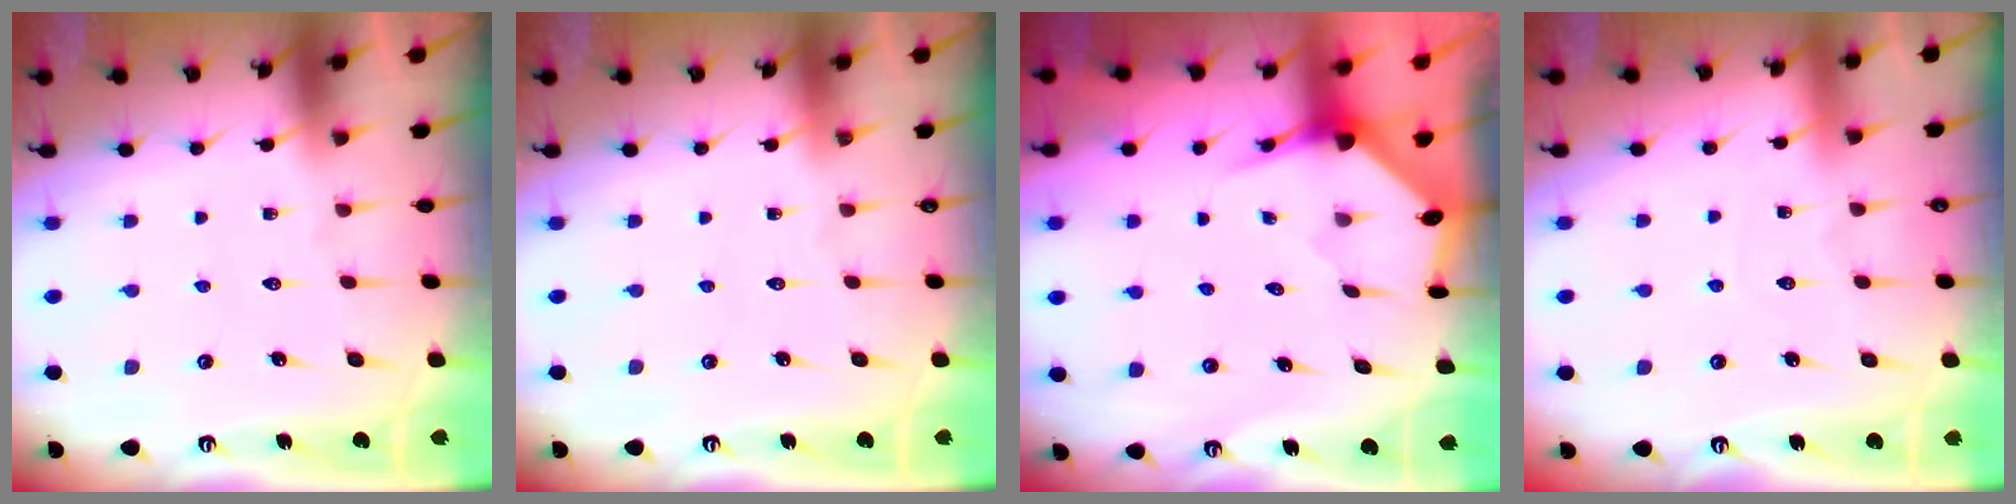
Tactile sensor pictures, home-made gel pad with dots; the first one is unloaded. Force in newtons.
{"total": 0.0}
{"total": 3.5, "press": 3.5, "slide": 0.3}
{"total": 2.7, "press": 2.7, "slide": 0.3}